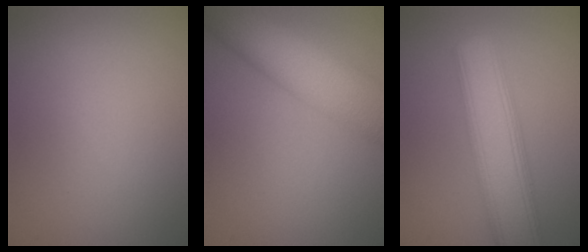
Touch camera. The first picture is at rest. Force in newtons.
{"total": 8.6, "press": 8.6, "slide": 0.3}
{"total": 7.5, "press": 7.5, "slide": 0.2}